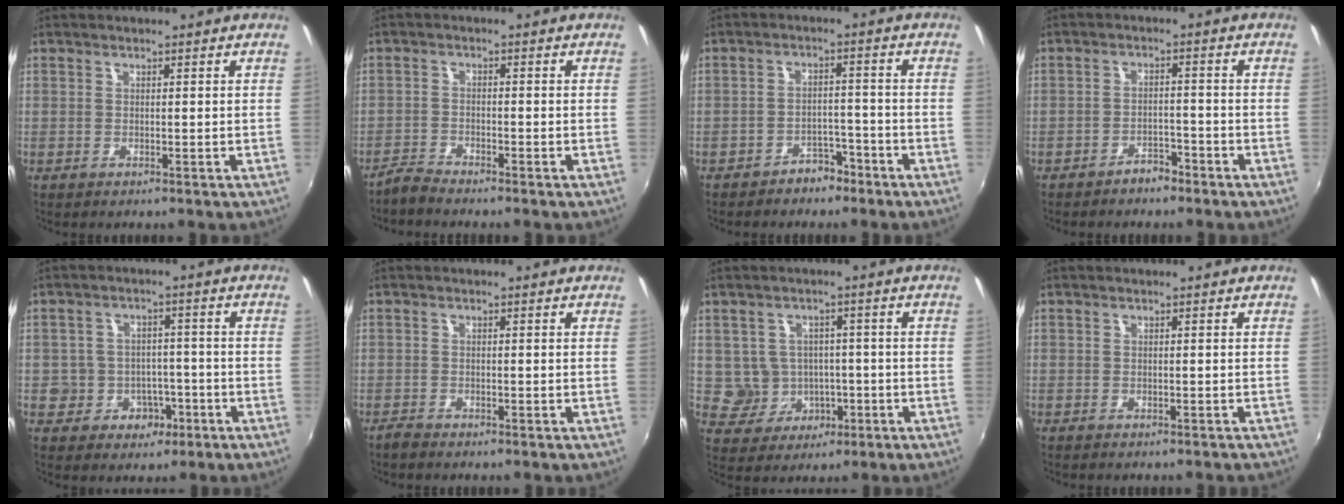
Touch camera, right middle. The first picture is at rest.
{"total": 2.8, "force": [-2.8, 0.1, 0.3], "torque": [-0.016, -0.005, -0.061]}
{"total": 4.6, "force": [-3.7, 2.4, 1.2], "torque": [-0.027, 0.016, -0.050]}
{"total": 3.3, "force": [-2.8, 1.3, 1.1], "torque": [-0.031, 0.008, -0.040]}
{"total": 6.9, "force": [-2.8, 6.1, 1.6], "torque": [-0.040, 0.024, -0.028]}
{"total": 1.5, "force": [-1.5, 0.3, 0.3], "torque": [-0.012, -0.003, -0.030]}
{"total": 6.5, "force": [-1.1, 6.3, 1.3], "torque": [-0.038, 0.015, -0.001]}
{"total": 1.6, "force": [-1.5, 0.4, 0.6], "torque": [-0.015, -0.009, -0.019]}